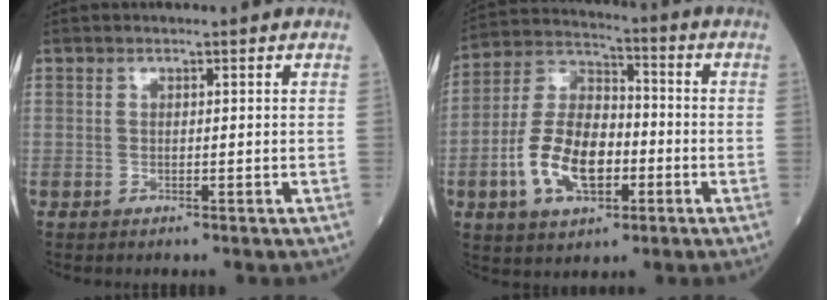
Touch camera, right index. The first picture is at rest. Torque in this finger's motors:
{"motor_torque": [0.82, -0.19, 0.38, 0.21]}